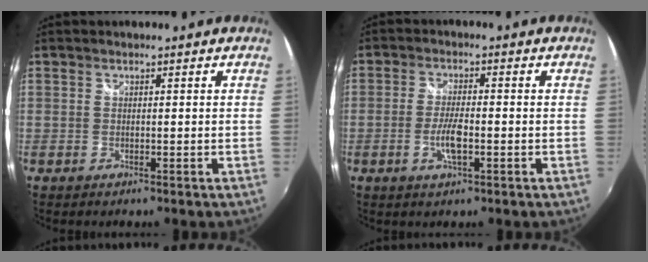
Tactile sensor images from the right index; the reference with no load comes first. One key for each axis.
{"total": 4.8, "fx": -1.6, "fy": 1.3, "fz": 4.3, "tx": -0.090, "ty": -0.004, "tz": -0.030}